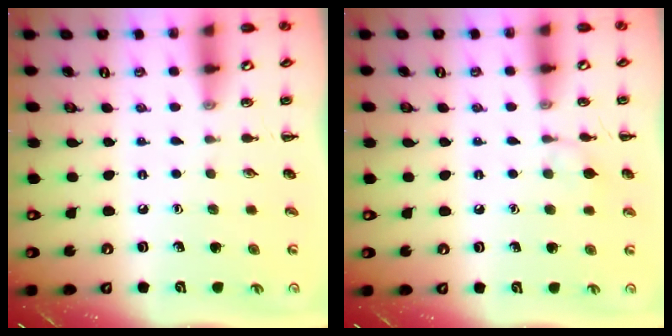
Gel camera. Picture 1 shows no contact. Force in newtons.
{"total": 5.4, "press": 5.1, "slide": 1.8}